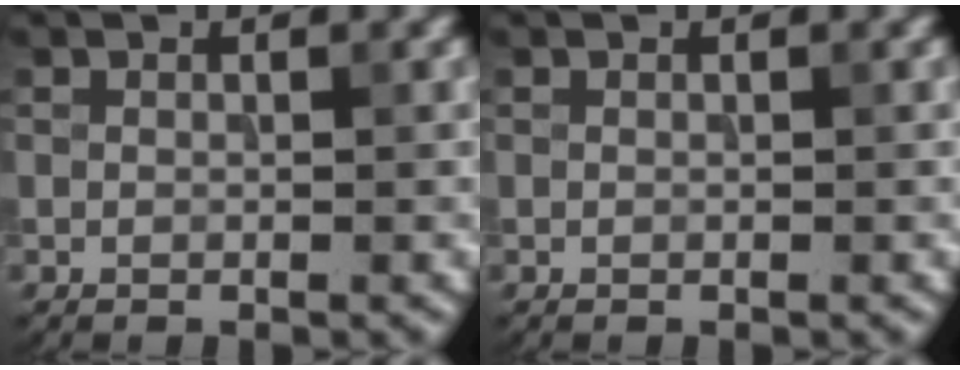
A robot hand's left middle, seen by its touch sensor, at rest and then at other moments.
{"total": 0.0}